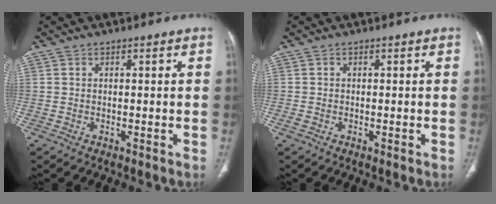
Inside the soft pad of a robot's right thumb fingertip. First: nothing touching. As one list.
[{"total": 1.0, "force": [-0.4, 0.6, 0.7], "torque": [-0.018, -0.003, -0.008]}]